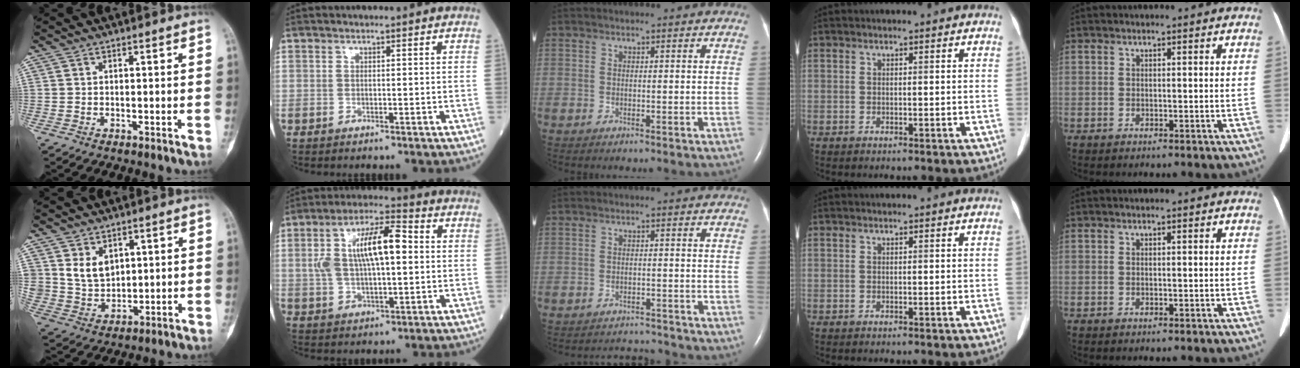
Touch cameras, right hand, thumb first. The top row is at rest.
{"thumb": {"total": 6.7, "force": [2.7, 5.0, 3.7], "torque": [-0.044, -0.023, 0.061]}, "index": {"total": 11.8, "force": [1.7, 4.0, 11.0], "torque": [-0.217, 0.030, 0.030]}, "middle": {"total": 4.0, "force": [-4.0, -0.1, -0.8], "torque": [0.005, -0.002, -0.060]}}